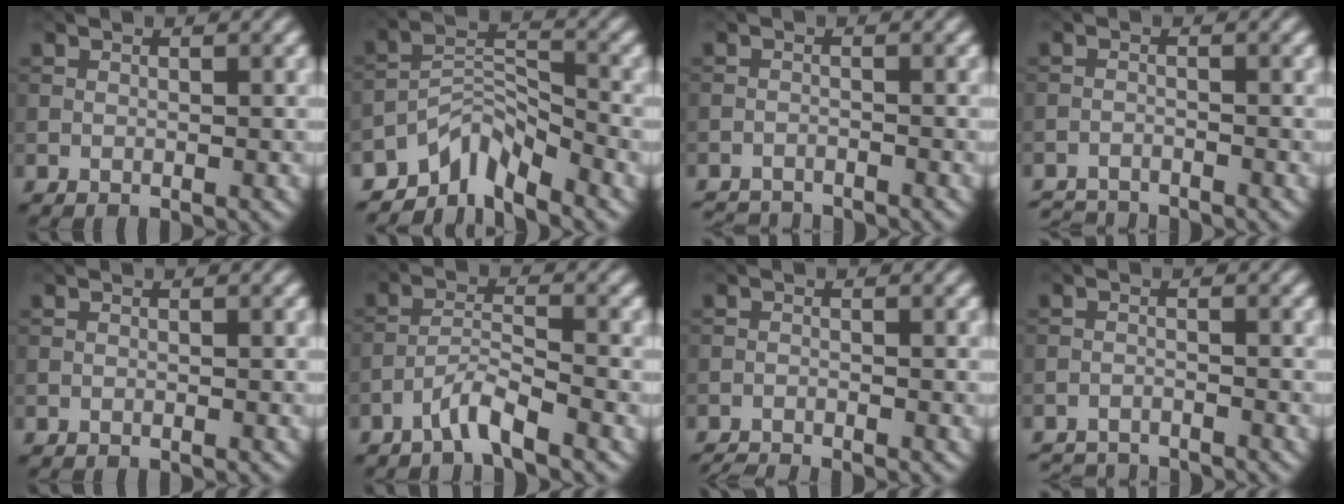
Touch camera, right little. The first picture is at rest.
{"total": 4.8, "force": [-3.9, 1.6, 2.2], "torque": [-0.026, 0.003, -0.084]}
{"total": 4.0, "force": [-3.9, 0.4, 0.7], "torque": [-0.019, -0.014, -0.068]}
{"total": 3.9, "force": [-3.8, 0.4, 0.6], "torque": [-0.018, -0.012, -0.070]}
{"total": 0.6, "force": [-0.6, 0.0, 0.0], "torque": [0.003, -0.002, -0.012]}
{"total": 3.1, "force": [-2.5, 0.2, 1.9], "torque": [-0.034, 0.009, -0.056]}
{"total": 2.3, "force": [-2.2, 0.1, 0.6], "torque": [-0.014, -0.005, -0.046]}
{"total": 4.9, "force": [-4.8, 0.6, 0.7], "torque": [-0.019, -0.013, -0.079]}